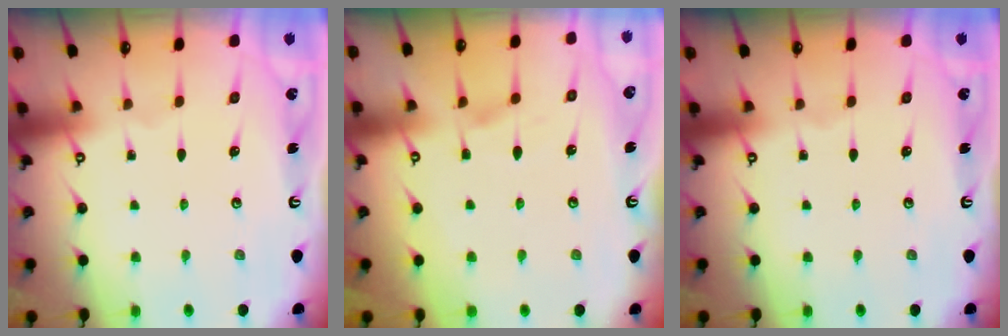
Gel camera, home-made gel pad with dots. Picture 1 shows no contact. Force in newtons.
{"total": 1.6, "press": 1.3, "slide": 1.0}
{"total": 0.0}